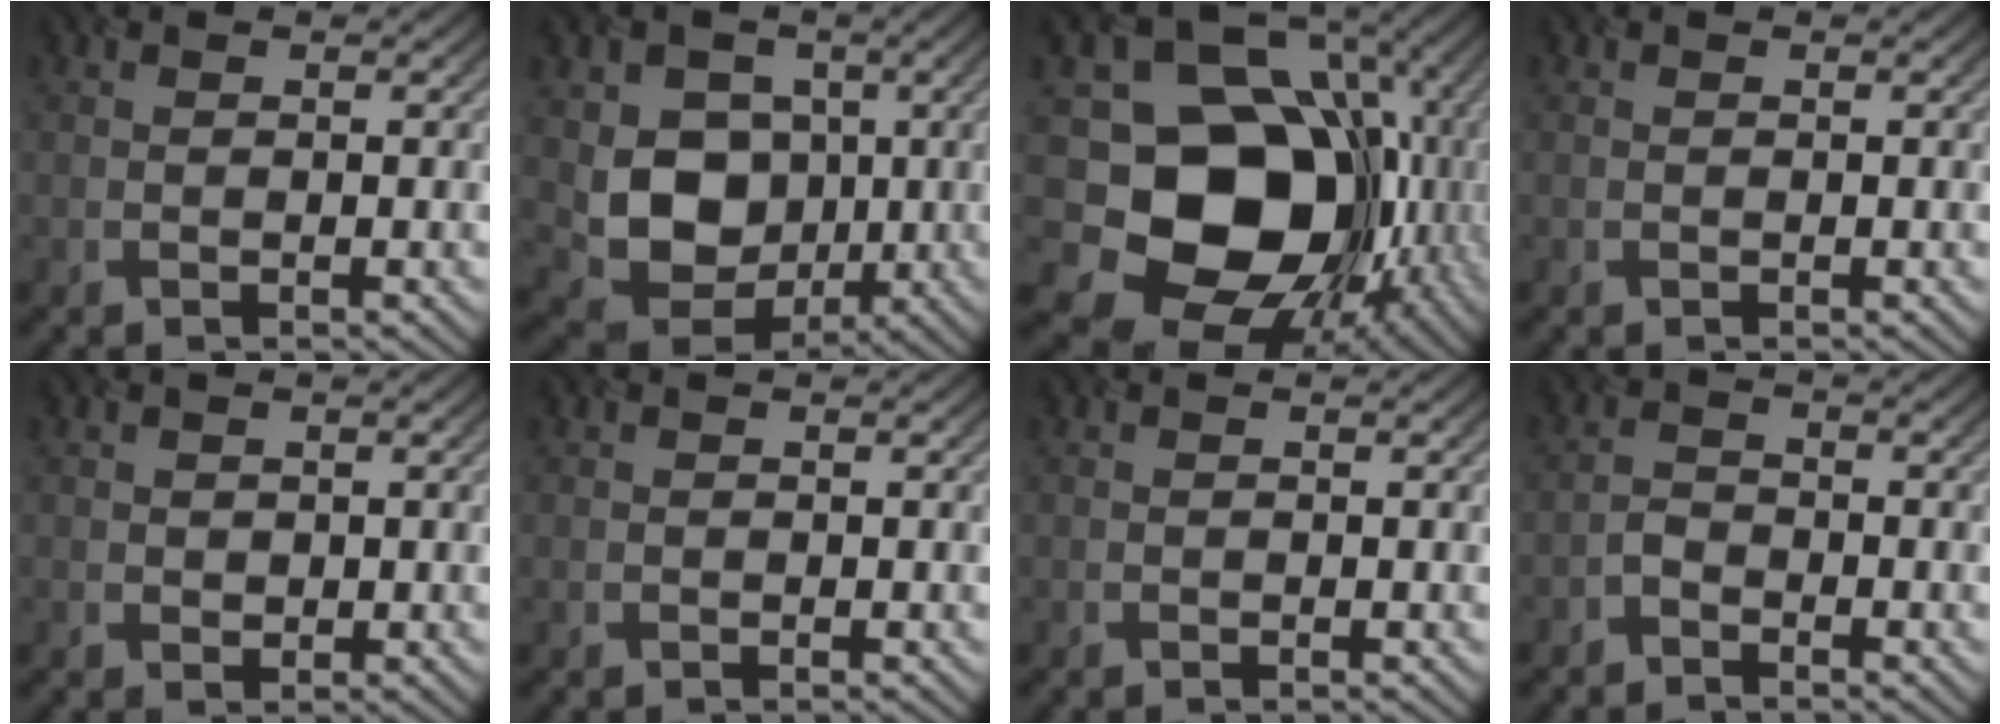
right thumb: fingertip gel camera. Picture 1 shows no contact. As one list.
[{"total": 8.9, "force": [0.1, 7.4, 5.0], "torque": [-0.113, -0.020, 0.002]}, {"total": 18.1, "force": [-2.2, 14.7, 10.3], "torque": [-0.185, -0.044, -0.025]}, {"total": 0.0}, {"total": 1.0, "force": [0.4, 0.9, 0.2], "torque": [-0.008, -0.004, 0.008]}, {"total": 0.0}, {"total": 0.0}, {"total": 1.6, "force": [-1.3, 0.7, 0.6], "torque": [-0.011, 0.006, -0.032]}]